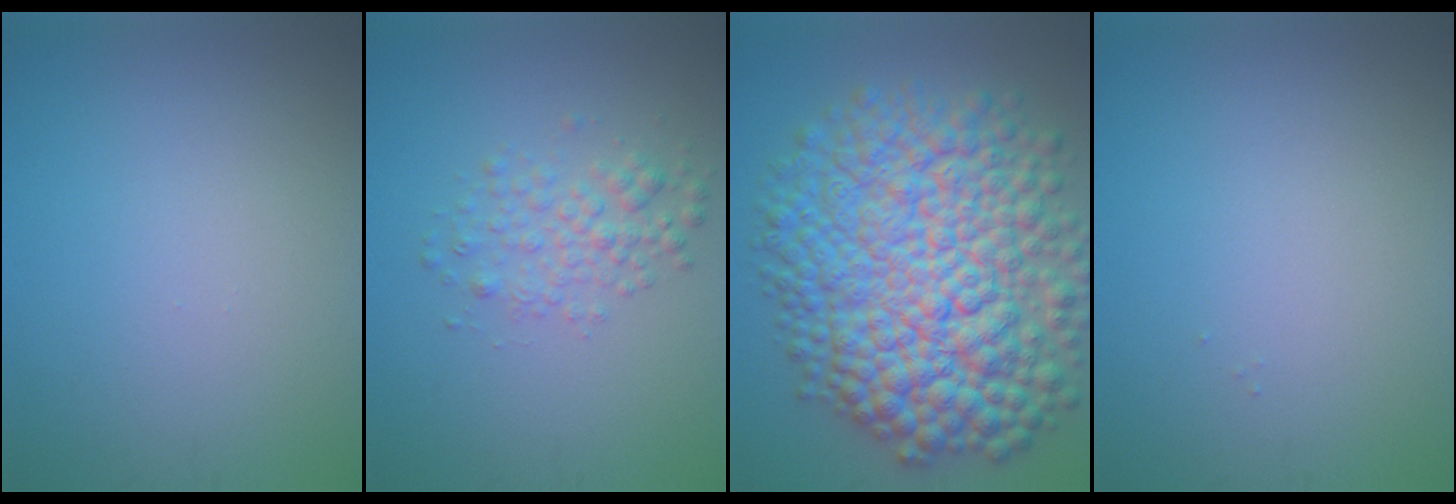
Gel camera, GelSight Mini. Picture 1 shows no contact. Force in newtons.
{"total": 2.6, "press": 2.6, "slide": 0.1}
{"total": 14.6, "press": 14.6, "slide": 0.2}
{"total": 0.0}